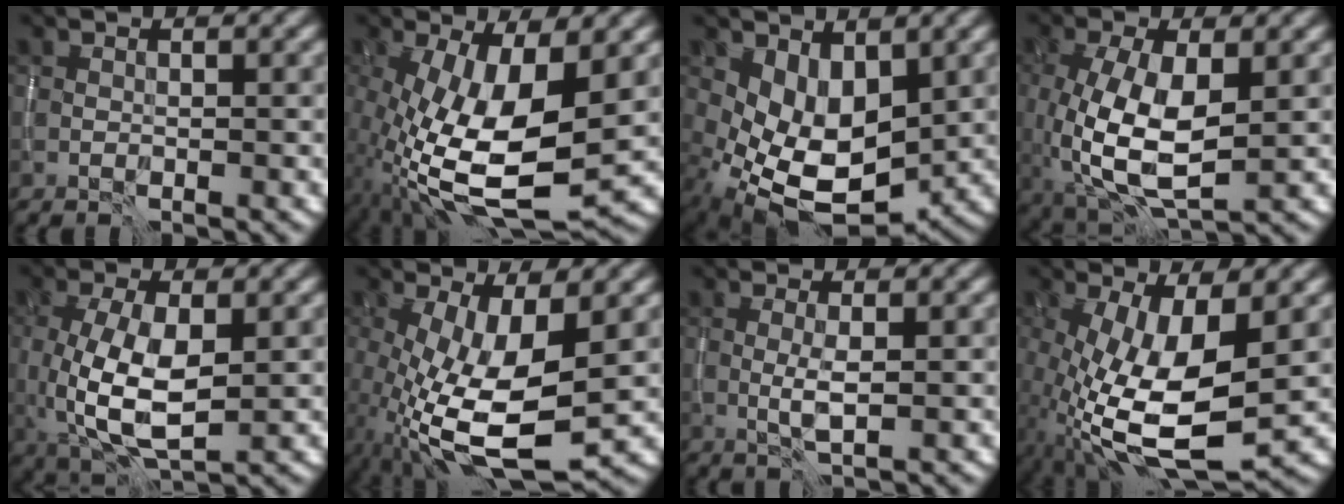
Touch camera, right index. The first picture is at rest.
{"total": 12.7, "force": [-2.6, 4.6, 11.5], "torque": [-0.226, -0.012, -0.044]}
{"total": 6.9, "force": [0.1, 4.2, 5.4], "torque": [-0.102, -0.015, 0.011]}
{"total": 8.2, "force": [-0.7, 3.8, 7.3], "torque": [-0.160, -0.009, -0.007]}
{"total": 7.4, "force": [-0.3, 3.2, 6.6], "torque": [-0.141, -0.008, -0.001]}
{"total": 10.4, "force": [-2.1, 3.6, 9.5], "torque": [-0.196, -0.016, -0.035]}
{"total": 1.5, "force": [-0.1, 0.1, 1.5], "torque": [-0.032, 0.000, -0.001]}
{"total": 11.1, "force": [-2.2, 3.9, 10.1], "torque": [-0.205, -0.016, -0.038]}